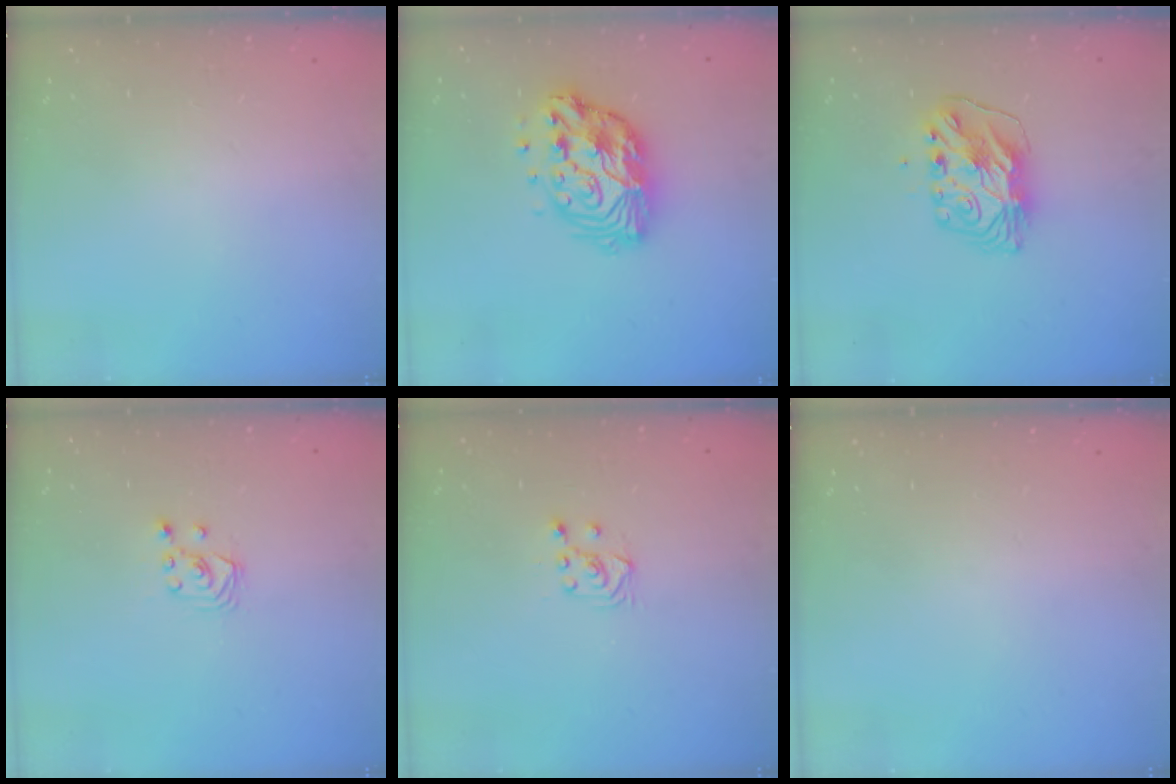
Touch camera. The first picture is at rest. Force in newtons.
{"total": 14.6, "press": 14.5, "slide": 1.1}
{"total": 8.4, "press": 8.4, "slide": 0.8}
{"total": 2.9, "press": 2.8, "slide": 0.3}
{"total": 4.5, "press": 4.4, "slide": 0.8}
{"total": 0.0}